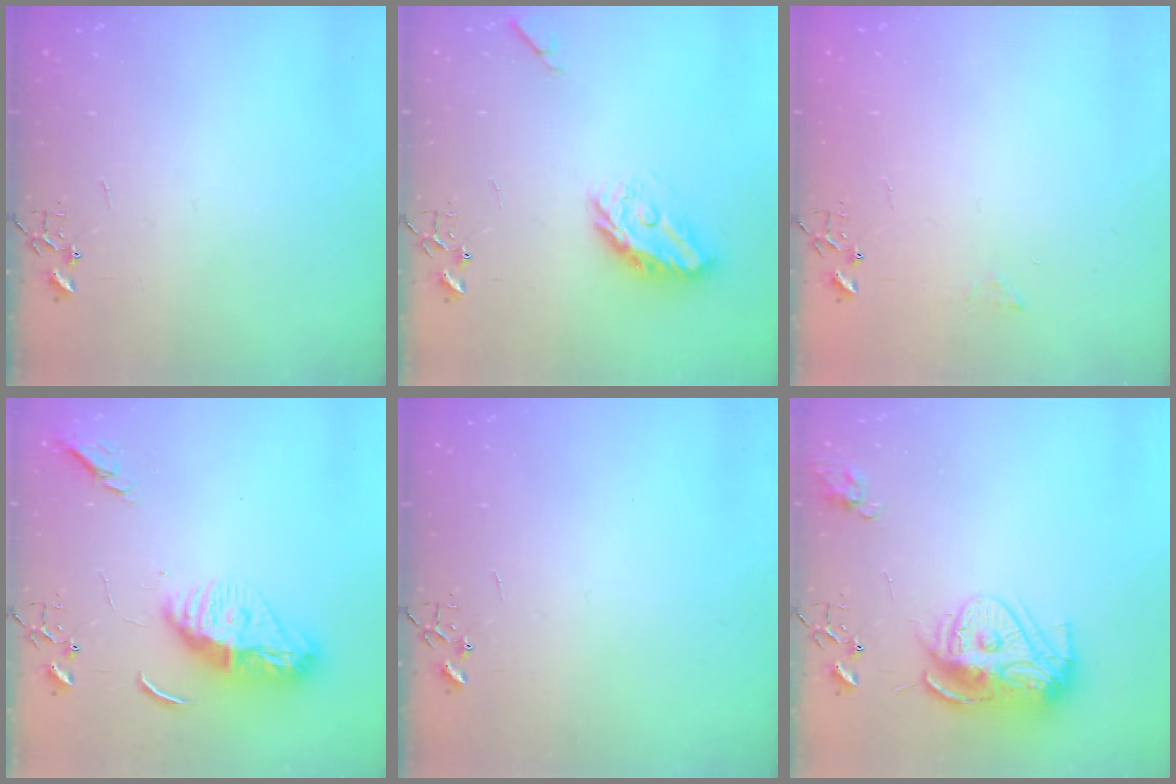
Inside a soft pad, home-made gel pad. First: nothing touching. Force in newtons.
{"total": 11.3, "press": 11.3, "slide": 0.6}
{"total": 6.3, "press": 6.3, "slide": 0.7}
{"total": 13.7, "press": 13.6, "slide": 1.2}
{"total": 0.0}
{"total": 13.5, "press": 13.4, "slide": 1.1}